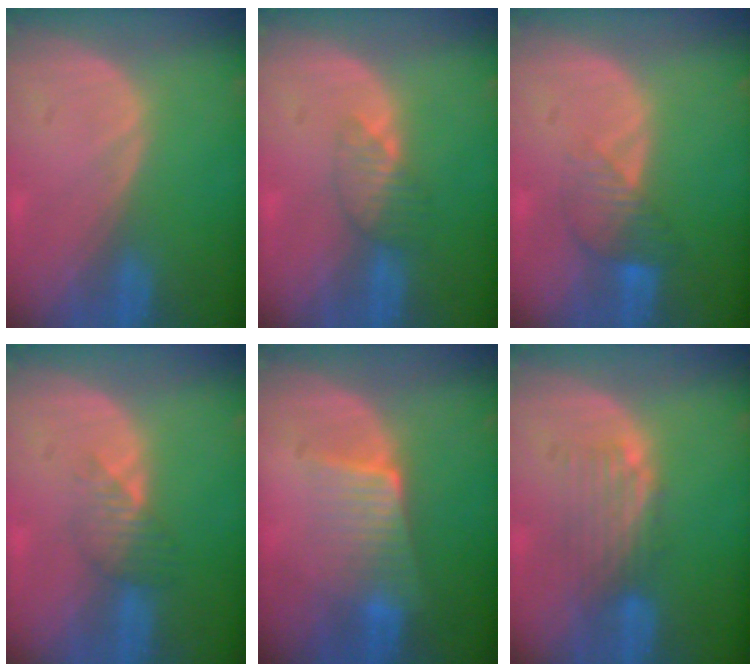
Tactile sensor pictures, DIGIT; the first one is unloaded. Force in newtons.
{"total": 3.6, "press": 3.2, "slide": 1.6}
{"total": 4.4, "press": 3.8, "slide": 2.2}
{"total": 3.6, "press": 3.2, "slide": 1.6}
{"total": 6.4, "press": 5.7, "slide": 3.0}
{"total": 4.8, "press": 4.1, "slide": 2.5}